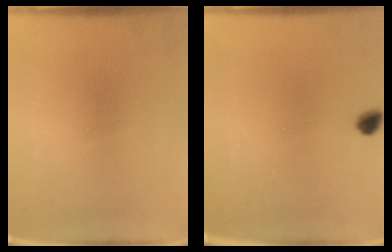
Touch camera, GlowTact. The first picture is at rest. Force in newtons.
{"total": 2.4}